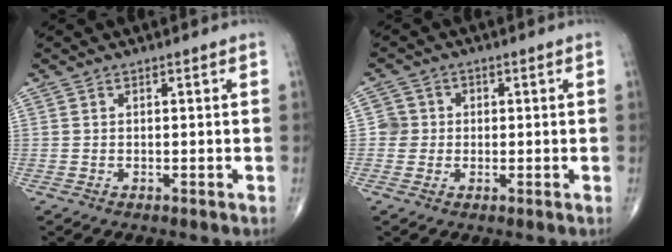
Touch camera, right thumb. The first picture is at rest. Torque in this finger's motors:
{"motor_torque": [0.01, 0.22, 0.35, 0.13, -0.01]}